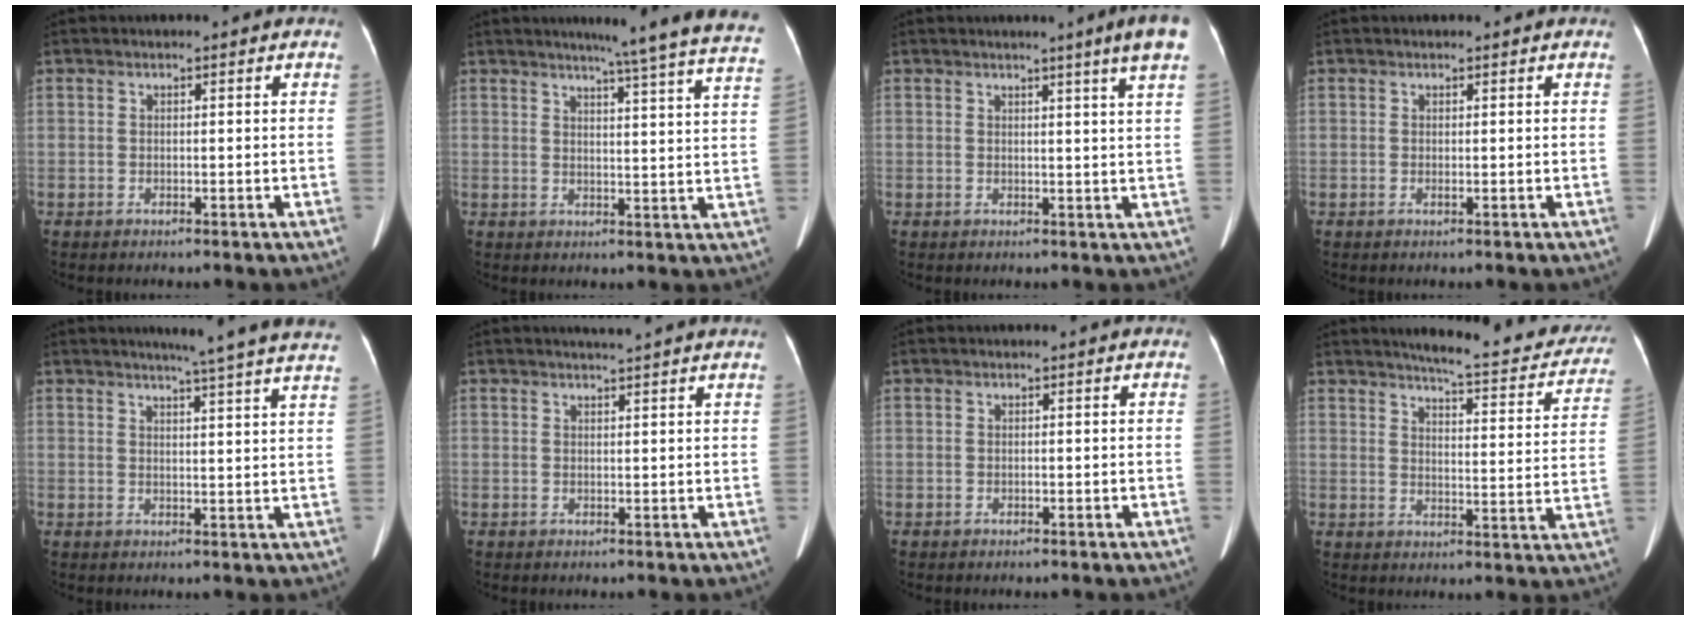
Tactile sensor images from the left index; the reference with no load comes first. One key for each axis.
{"total": 18.6, "fx": 16.5, "fy": -1.7, "fz": 8.4, "tx": -0.117, "ty": -0.067, "tz": 0.184}
{"total": 5.2, "fx": 3.6, "fy": -1.0, "fz": 3.7, "tx": -0.052, "ty": -0.009, "tz": 0.034}
{"total": 0.8, "fx": 0.6, "fy": 0.1, "fz": 0.5, "tx": -0.010, "ty": 0.009, "tz": 0.011}
{"total": 14.1, "fx": 12.4, "fy": -1.1, "fz": 6.5, "tx": -0.092, "ty": -0.033, "tz": 0.136}
{"total": 3.1, "fx": 2.8, "fy": -0.7, "fz": 1.1, "tx": -0.016, "ty": 0.006, "tz": 0.037}
{"total": 0.0}
{"total": 17.5, "fx": 15.8, "fy": 2.8, "fz": 6.9, "tx": -0.071, "ty": -0.045, "tz": 0.178}